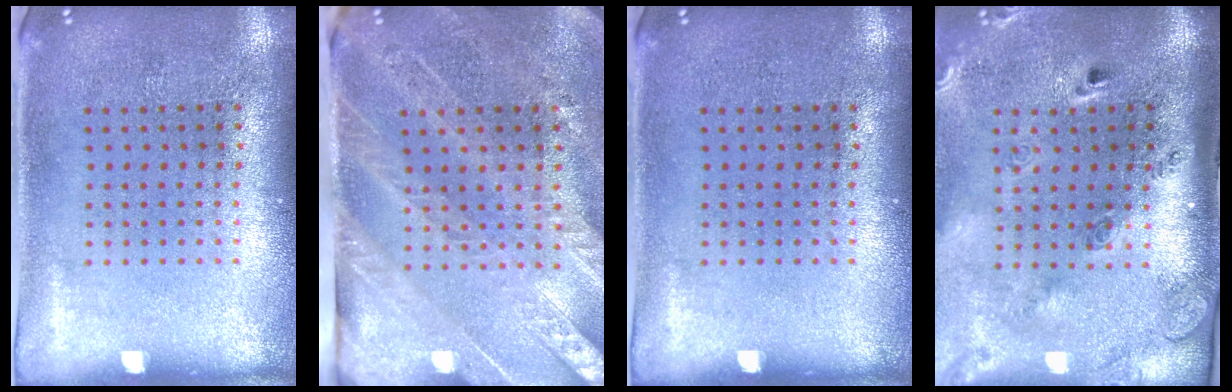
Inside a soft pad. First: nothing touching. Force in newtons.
{"total": 3.4, "press": 2.9, "slide": 1.8}
{"total": 0.0}
{"total": 2.9, "press": 2.0, "slide": 2.1}